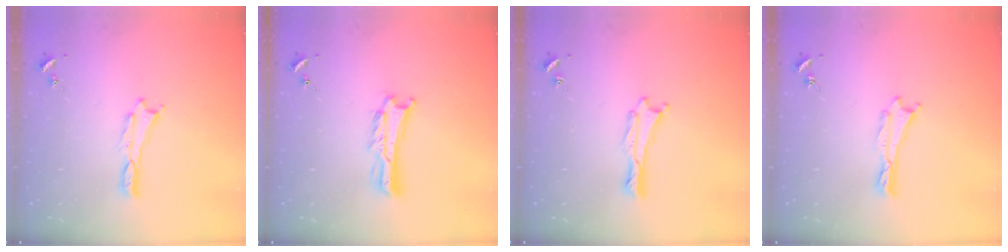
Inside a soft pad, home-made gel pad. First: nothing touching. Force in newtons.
{"total": 2.0, "press": 2.0, "slide": 0.3}
{"total": 0.0}
{"total": 0.0}